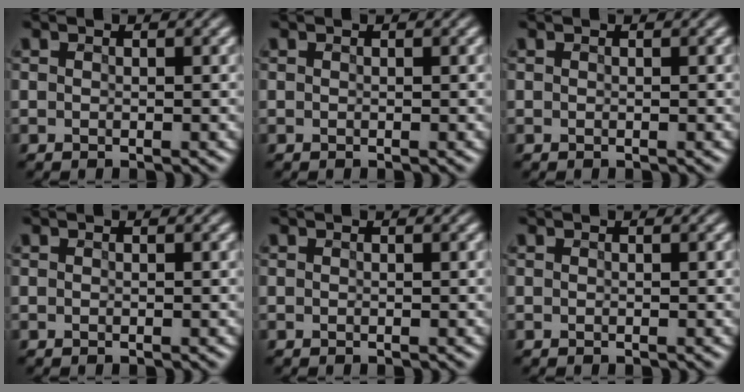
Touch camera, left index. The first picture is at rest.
{"total": 0.0}
{"total": 0.0}
{"total": 0.0}
{"total": 0.0}
{"total": 0.0}